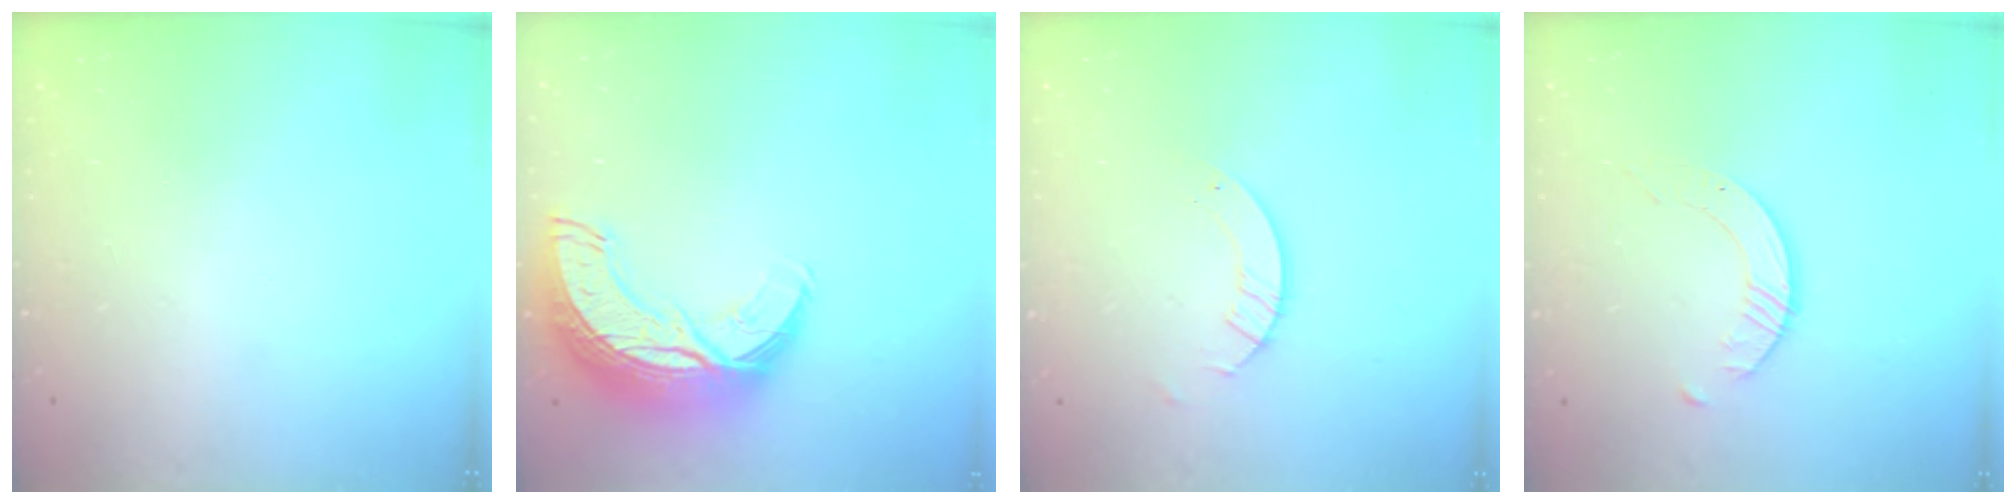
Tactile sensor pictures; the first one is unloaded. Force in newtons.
{"total": 15.0, "press": 14.9, "slide": 1.0}
{"total": 3.2, "press": 3.2, "slide": 0.3}
{"total": 2.6, "press": 2.6, "slide": 0.3}